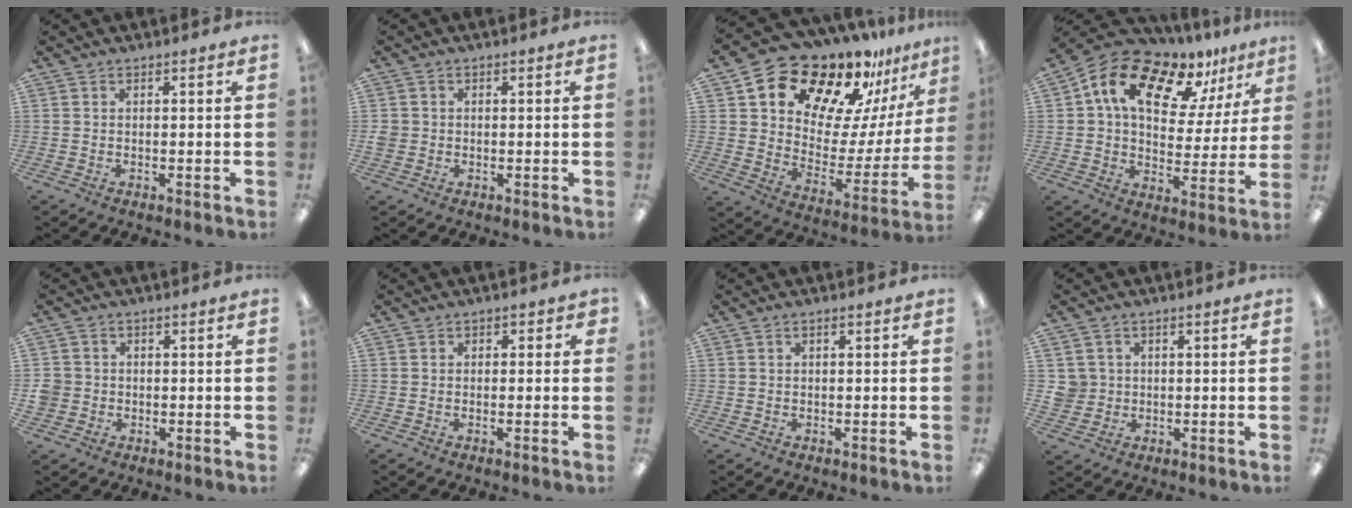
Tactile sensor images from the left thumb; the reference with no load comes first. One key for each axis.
{"total": 1.8, "fx": -0.3, "fy": 1.7, "fz": 0.1, "tx": 0.000, "ty": 0.003, "tz": -0.007}
{"total": 19.8, "fx": 15.8, "fy": 9.3, "fz": 7.5, "tx": -0.128, "ty": -0.123, "tz": 0.277}
{"total": 15.6, "fx": 10.5, "fy": 8.1, "fz": 8.3, "tx": -0.156, "ty": -0.067, "tz": 0.185}
{"total": 3.1, "fx": -0.4, "fy": 3.1, "fz": 0.1, "tx": -0.004, "ty": 0.007, "tz": -0.007}
{"total": 1.1, "fx": -0.1, "fy": 1.1, "fz": 0.4, "tx": 0.001, "ty": 0.002, "tz": -0.006}
{"total": 0.7, "fx": 0.2, "fy": 0.3, "fz": 0.6, "tx": -0.011, "ty": 0.003, "tz": 0.004}
{"total": 4.0, "fx": 0.6, "fy": 4.0, "fz": 0.1, "tx": -0.005, "ty": 0.005, "tz": 0.011}